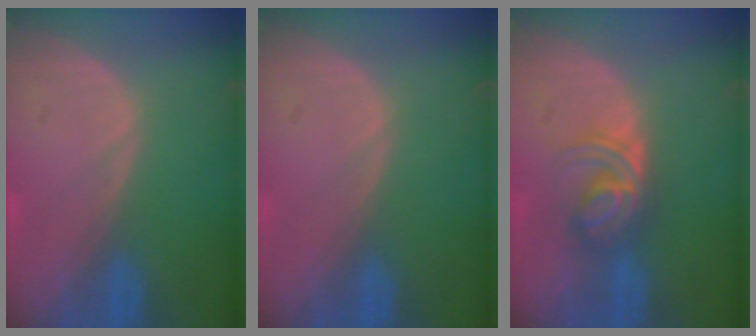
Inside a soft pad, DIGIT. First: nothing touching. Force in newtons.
{"total": 0.0}
{"total": 5.9, "press": 5.2, "slide": 2.9}